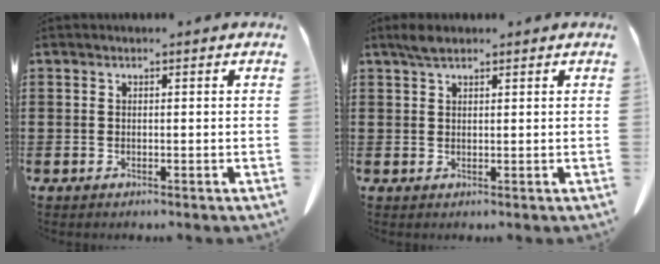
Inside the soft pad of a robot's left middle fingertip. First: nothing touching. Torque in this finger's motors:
{"motor_torque": [0.21, -0.03, 0.04, 0.02]}